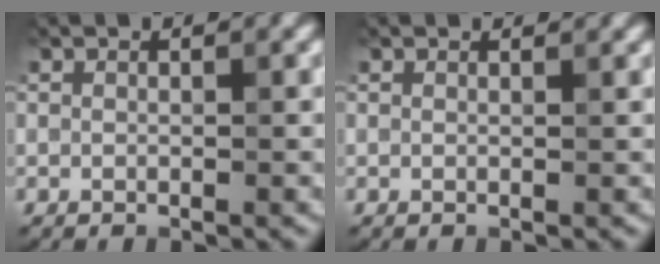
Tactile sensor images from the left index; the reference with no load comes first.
{"total": 1.2, "force": [1.1, 0.1, 0.3], "torque": [-0.012, -0.003, 0.010]}